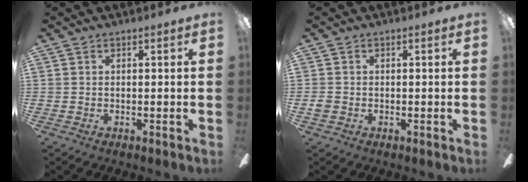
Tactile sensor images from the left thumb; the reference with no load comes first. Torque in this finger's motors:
{"motor_torque": [0.32, 0.22, -0.12, -0.07, -0.01]}